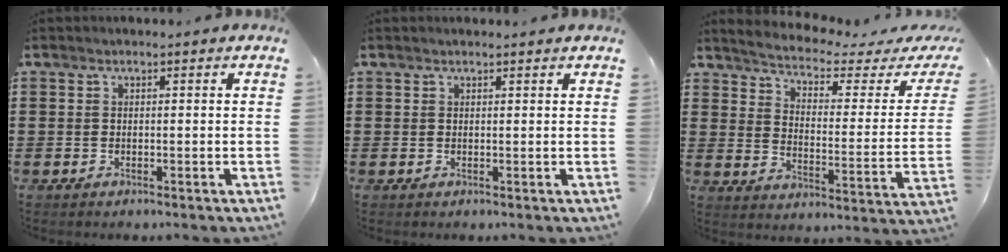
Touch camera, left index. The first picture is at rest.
{"total": 0.7, "force": [0.7, 0.0, 0.3], "torque": [-0.007, -0.002, 0.014]}
{"total": 2.9, "force": [2.4, 0.2, 1.7], "torque": [-0.052, -0.028, 0.029]}